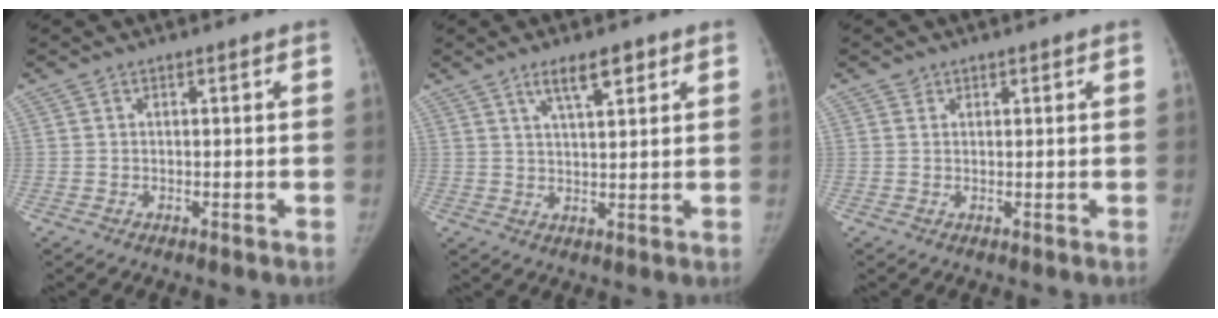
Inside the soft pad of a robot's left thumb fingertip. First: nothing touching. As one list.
[{"total": 6.0, "force": [3.5, 1.9, 4.5], "torque": [-0.059, -0.015, 0.058]}, {"total": 0.8, "force": [0.5, 0.6, -0.1], "torque": [0.013, -0.002, 0.005]}]